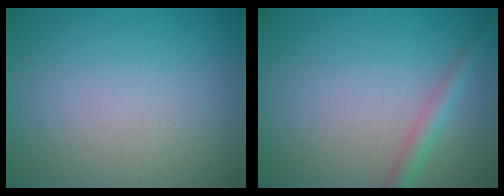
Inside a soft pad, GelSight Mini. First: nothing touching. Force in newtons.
{"total": 2.1, "press": 2.1, "slide": 0.1}